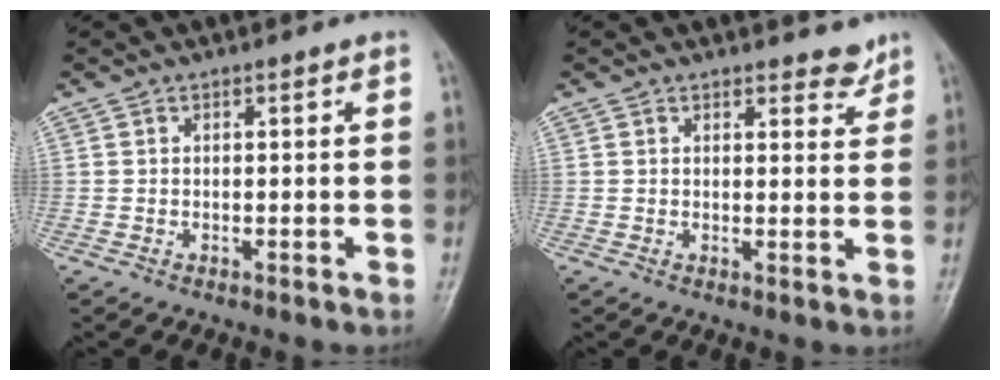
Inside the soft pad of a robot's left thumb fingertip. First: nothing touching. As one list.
[{"total": 3.0, "force": [2.6, 1.2, 0.9], "torque": [0.006, -0.021, 0.031]}]